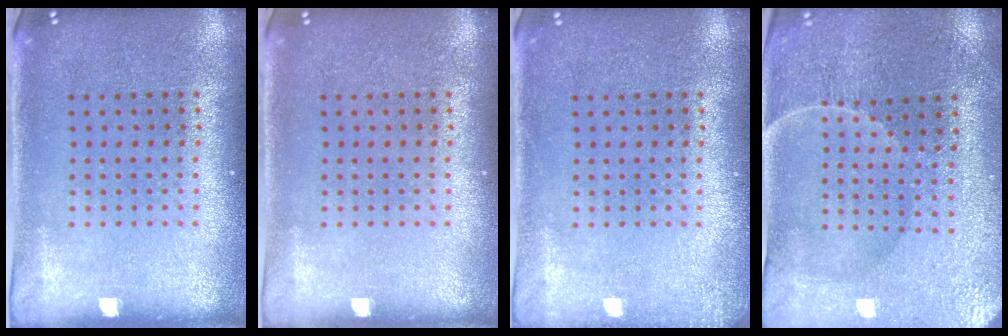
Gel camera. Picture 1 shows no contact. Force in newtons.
{"total": 0.0}
{"total": 1.1, "press": 1.1, "slide": 0.3}
{"total": 1.3, "press": 1.2, "slide": 0.3}